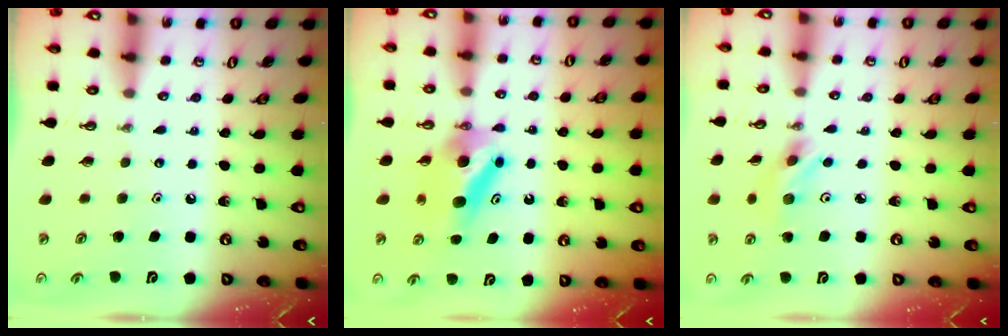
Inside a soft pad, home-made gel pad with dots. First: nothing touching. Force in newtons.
{"total": 6.3, "press": 6.2, "slide": 0.9}
{"total": 4.6, "press": 4.5, "slide": 0.3}